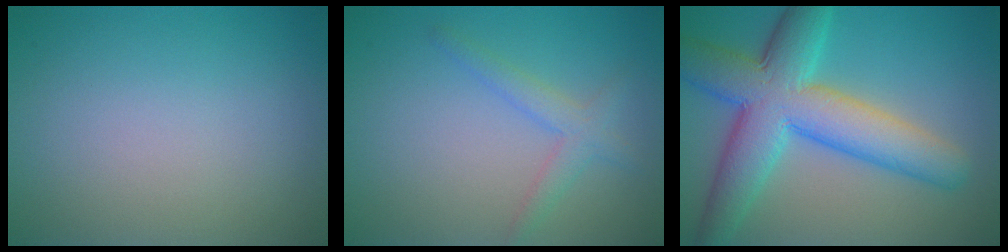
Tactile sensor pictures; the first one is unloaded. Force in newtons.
{"total": 2.2, "press": 2.2, "slide": 0.1}
{"total": 9.7, "press": 9.7, "slide": 0.2}